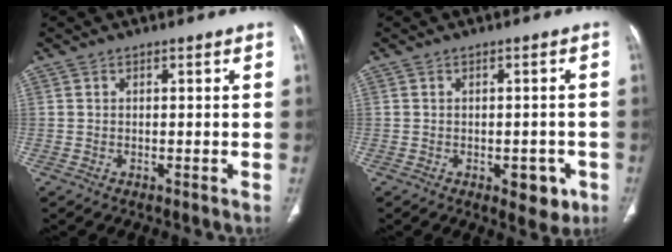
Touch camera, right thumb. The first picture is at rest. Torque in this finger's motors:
{"motor_torque": [0.59, 0.95, -0.10, 0.08, 0.01]}